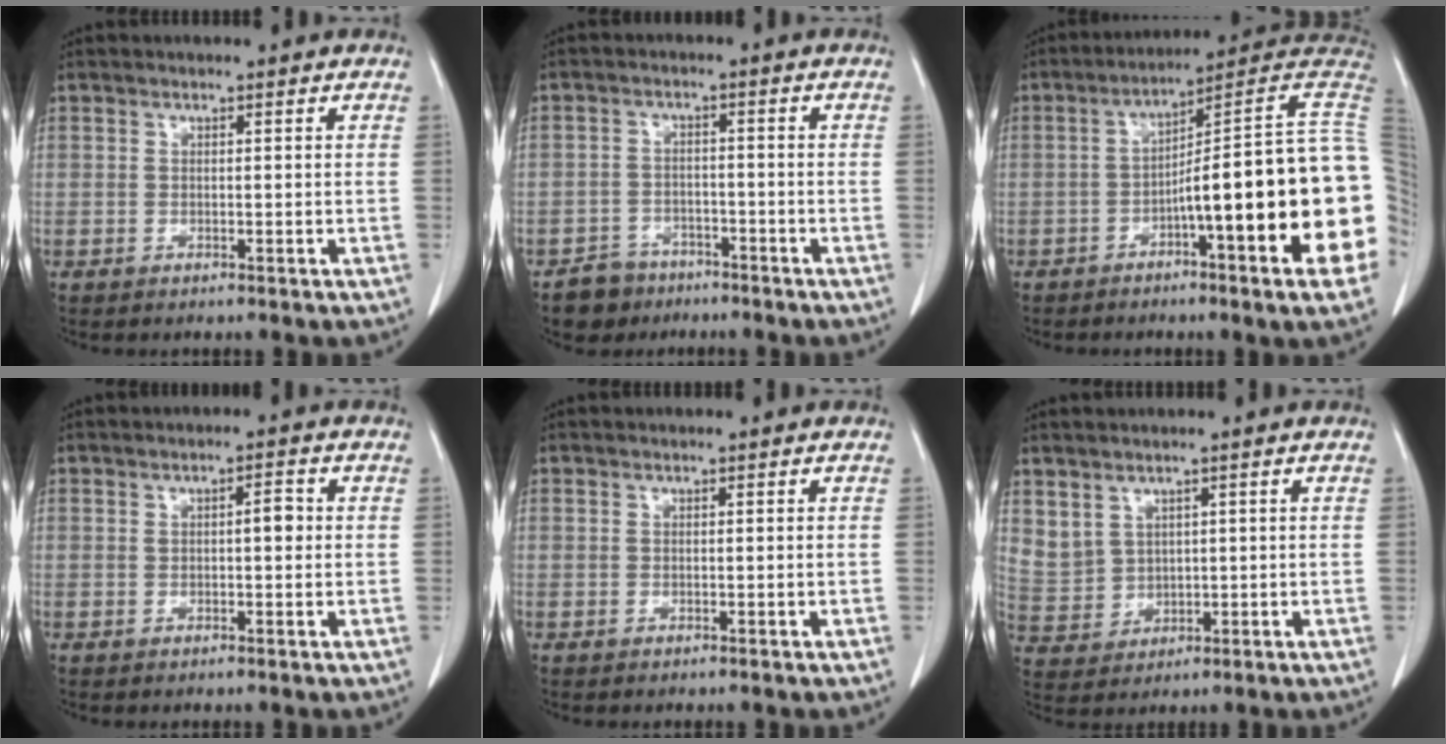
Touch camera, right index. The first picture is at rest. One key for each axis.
{"total": 4.7, "fx": -3.5, "fy": 3.2, "fz": 0.1, "tx": 0.003, "ty": 0.010, "tz": -0.055}
{"total": 22.2, "fx": -3.5, "fy": 0.5, "fz": 21.9, "tx": -0.192, "ty": 0.029, "tz": -0.054}
{"total": 2.5, "fx": 0.3, "fy": 0.7, "fz": 2.3, "tx": -0.035, "ty": 0.006, "tz": 0.004}
{"total": 0.0}
{"total": 6.8, "fx": 3.4, "fy": 5.5, "fz": 1.9, "tx": -0.053, "ty": 0.010, "tz": 0.089}